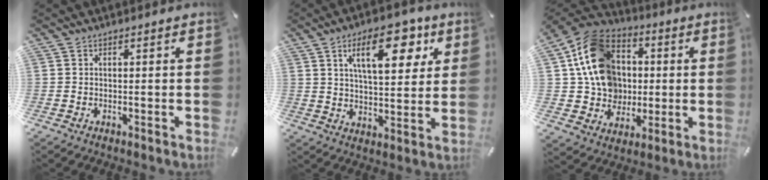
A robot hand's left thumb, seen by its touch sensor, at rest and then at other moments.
{"total": 15.5, "force": [7.3, 7.4, 11.5], "torque": [-0.167, -0.013, 0.118]}
{"total": 18.4, "force": [1.9, 16.1, 8.8], "torque": [-0.166, -0.001, 0.045]}